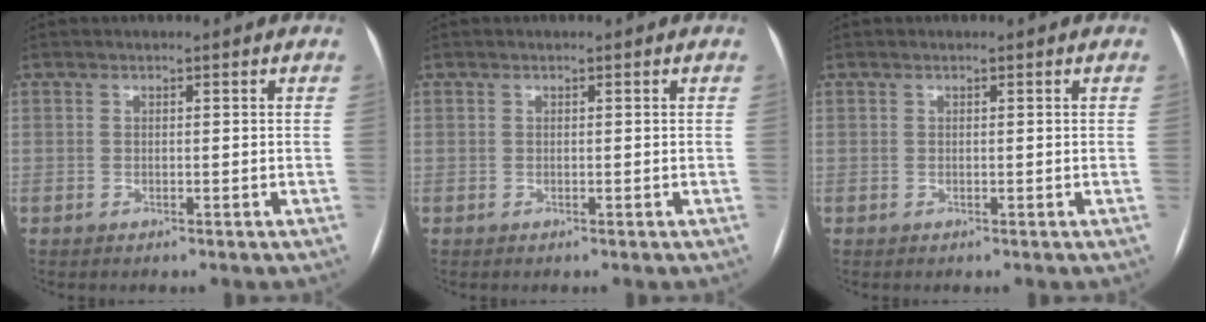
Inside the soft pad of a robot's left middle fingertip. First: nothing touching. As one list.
[{"total": 0.0}, {"total": 0.0}]